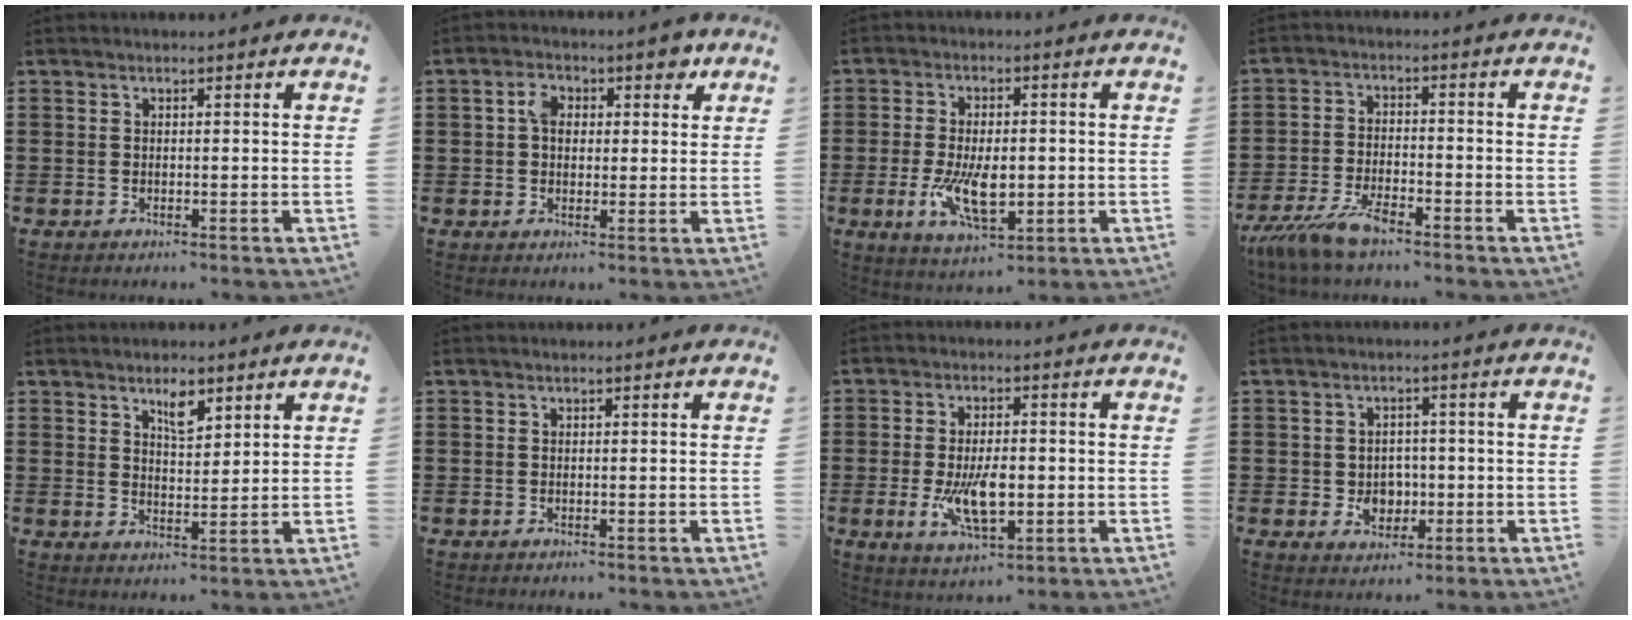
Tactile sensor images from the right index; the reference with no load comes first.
{"total": 5.1, "force": [1.6, 3.1, 3.7], "torque": [-0.061, 0.005, 0.019]}
{"total": 8.7, "force": [-1.5, 4.3, 7.4], "torque": [-0.144, -0.004, -0.027]}
{"total": 6.7, "force": [-5.3, 1.1, 4.0], "torque": [-0.098, -0.011, -0.103]}
{"total": 4.0, "force": [2.7, 1.4, 2.5], "torque": [-0.039, -0.003, 0.045]}
{"total": 0.0}
{"total": 8.4, "force": [-1.5, 3.7, 7.4], "torque": [-0.142, -0.009, -0.026]}
{"total": 3.7, "force": [-0.5, 3.2, 1.7], "torque": [-0.035, 0.003, -0.014]}